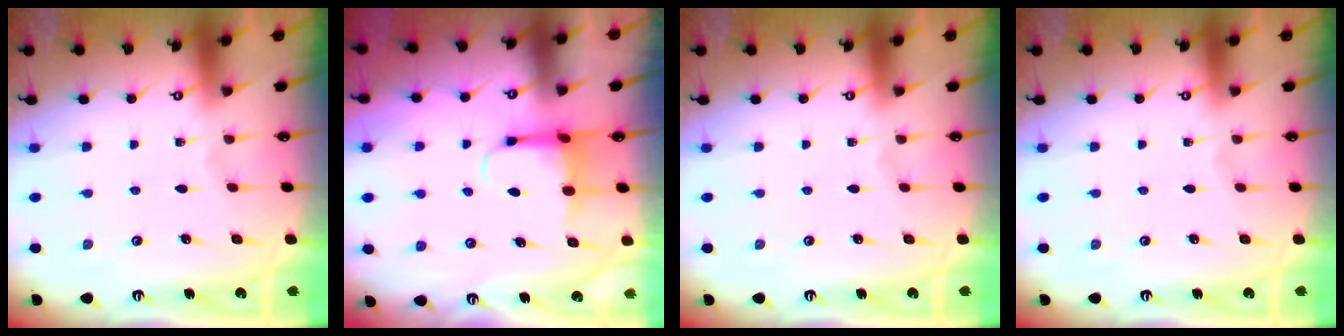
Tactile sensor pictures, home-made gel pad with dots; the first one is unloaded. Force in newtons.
{"total": 5.3, "press": 5.2, "slide": 1.1}
{"total": 0.0}
{"total": 0.0}